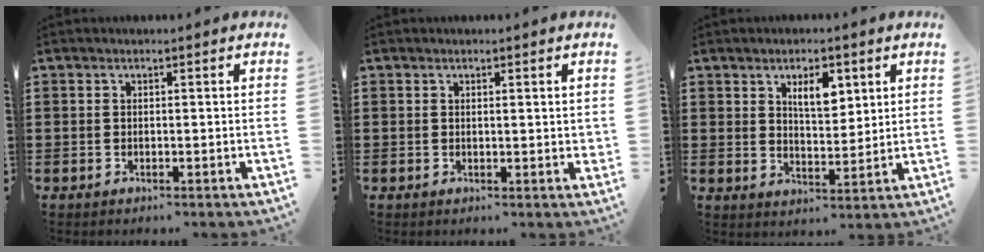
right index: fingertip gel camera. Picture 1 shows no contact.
{"total": 0.8, "force": [0.3, 0.2, 0.8], "torque": [-0.015, 0.003, 0.005]}
{"total": 5.2, "force": [2.6, 2.3, 3.9], "torque": [-0.061, -0.001, 0.039]}